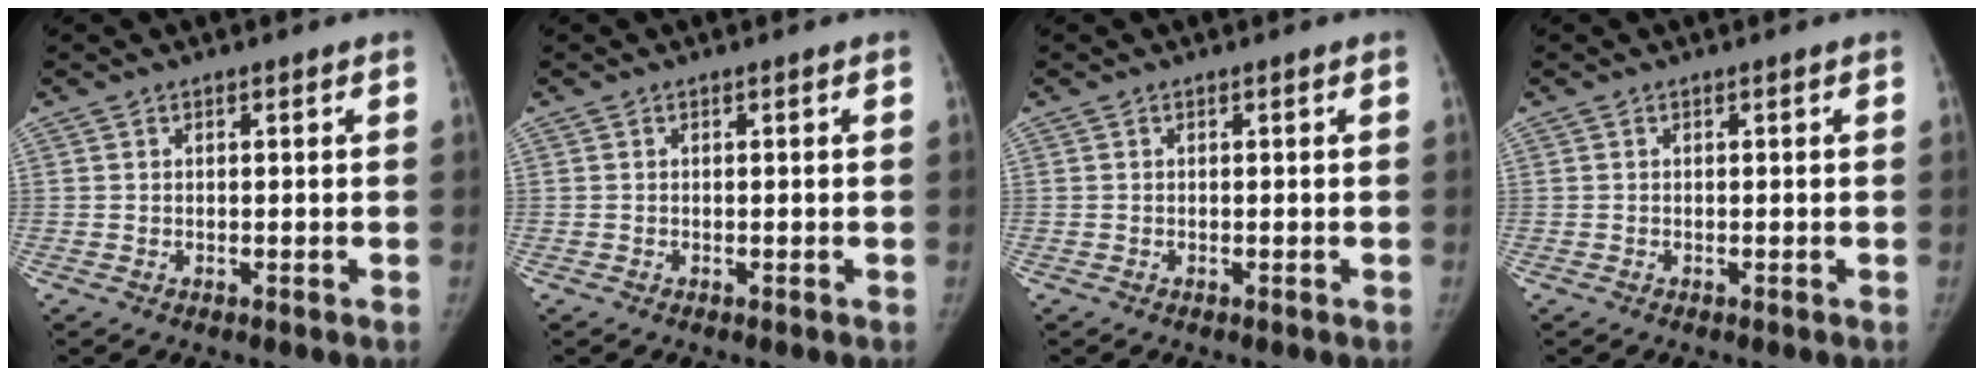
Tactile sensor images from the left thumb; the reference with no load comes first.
{"total": 0.0}
{"total": 0.0}
{"total": 0.0}